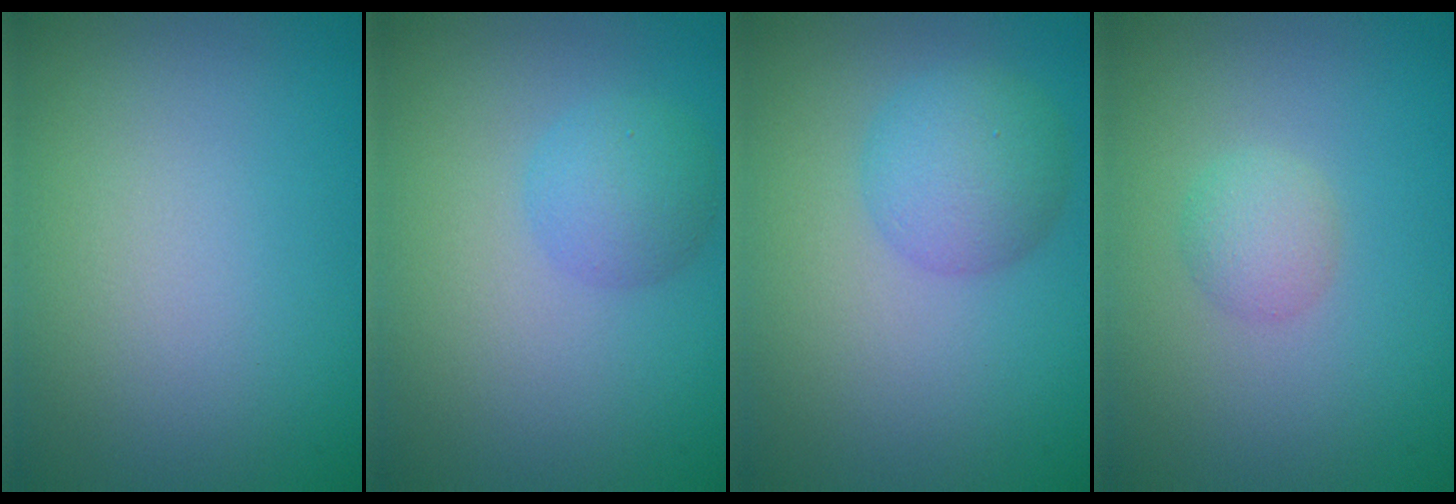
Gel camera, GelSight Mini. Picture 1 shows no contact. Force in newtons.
{"total": 2.7, "press": 2.7, "slide": 0.1}
{"total": 3.9, "press": 3.9, "slide": 0.1}
{"total": 1.6, "press": 1.6, "slide": 0.1}